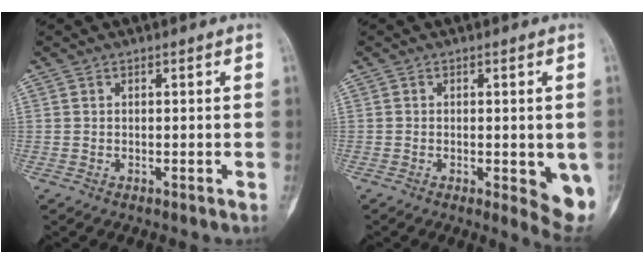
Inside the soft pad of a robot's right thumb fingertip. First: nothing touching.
{"total": 7.5, "force": [-1.6, 2.6, 6.9], "torque": [-0.073, -0.014, -0.014]}